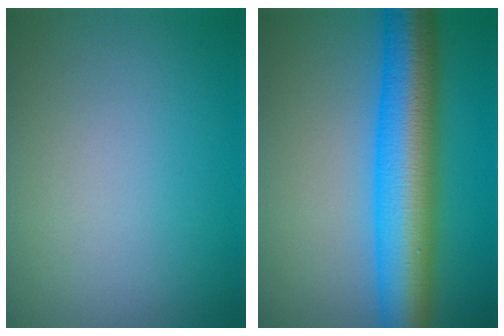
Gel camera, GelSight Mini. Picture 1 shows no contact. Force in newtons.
{"total": 10.9, "press": 10.9, "slide": 0.2}